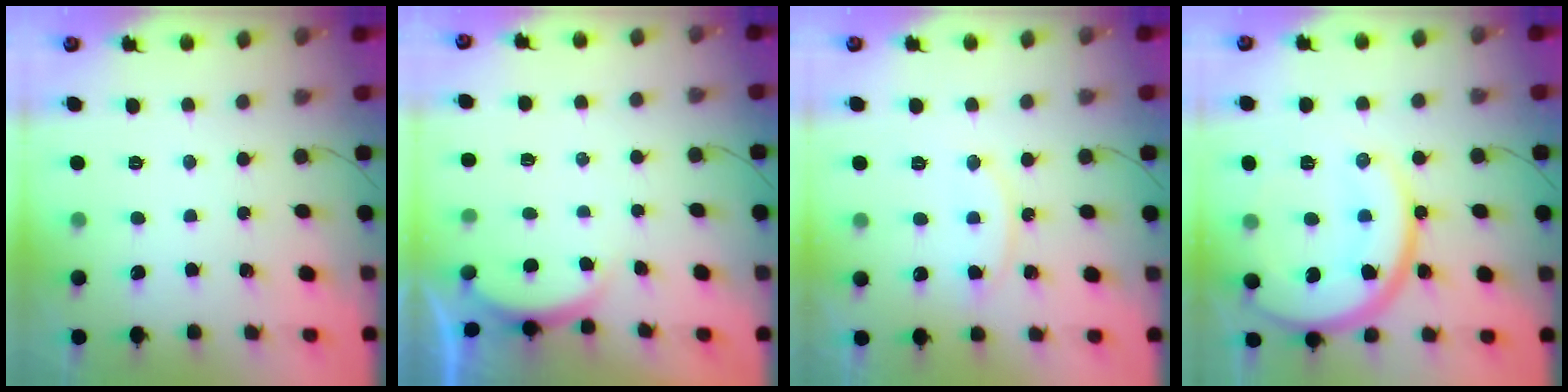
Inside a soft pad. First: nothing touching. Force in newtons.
{"total": 2.4, "press": 2.4, "slide": 0.6}
{"total": 9.4, "press": 9.4, "slide": 0.7}
{"total": 18.9, "press": 18.9, "slide": 1.2}